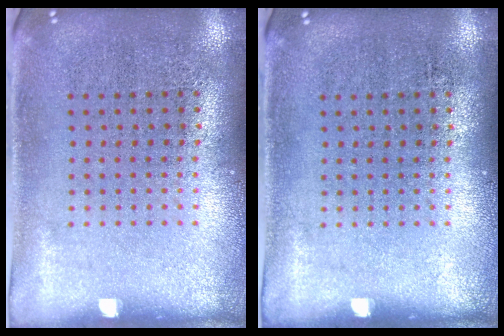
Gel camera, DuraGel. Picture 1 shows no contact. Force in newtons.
{"total": 0.0}